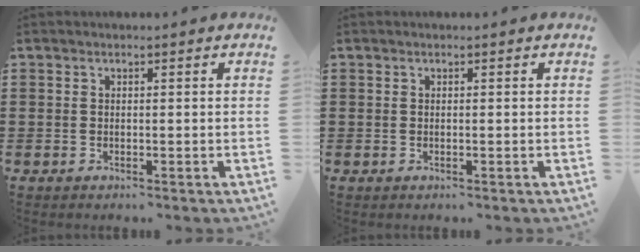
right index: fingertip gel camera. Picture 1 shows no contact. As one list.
[{"total": 0.0}]